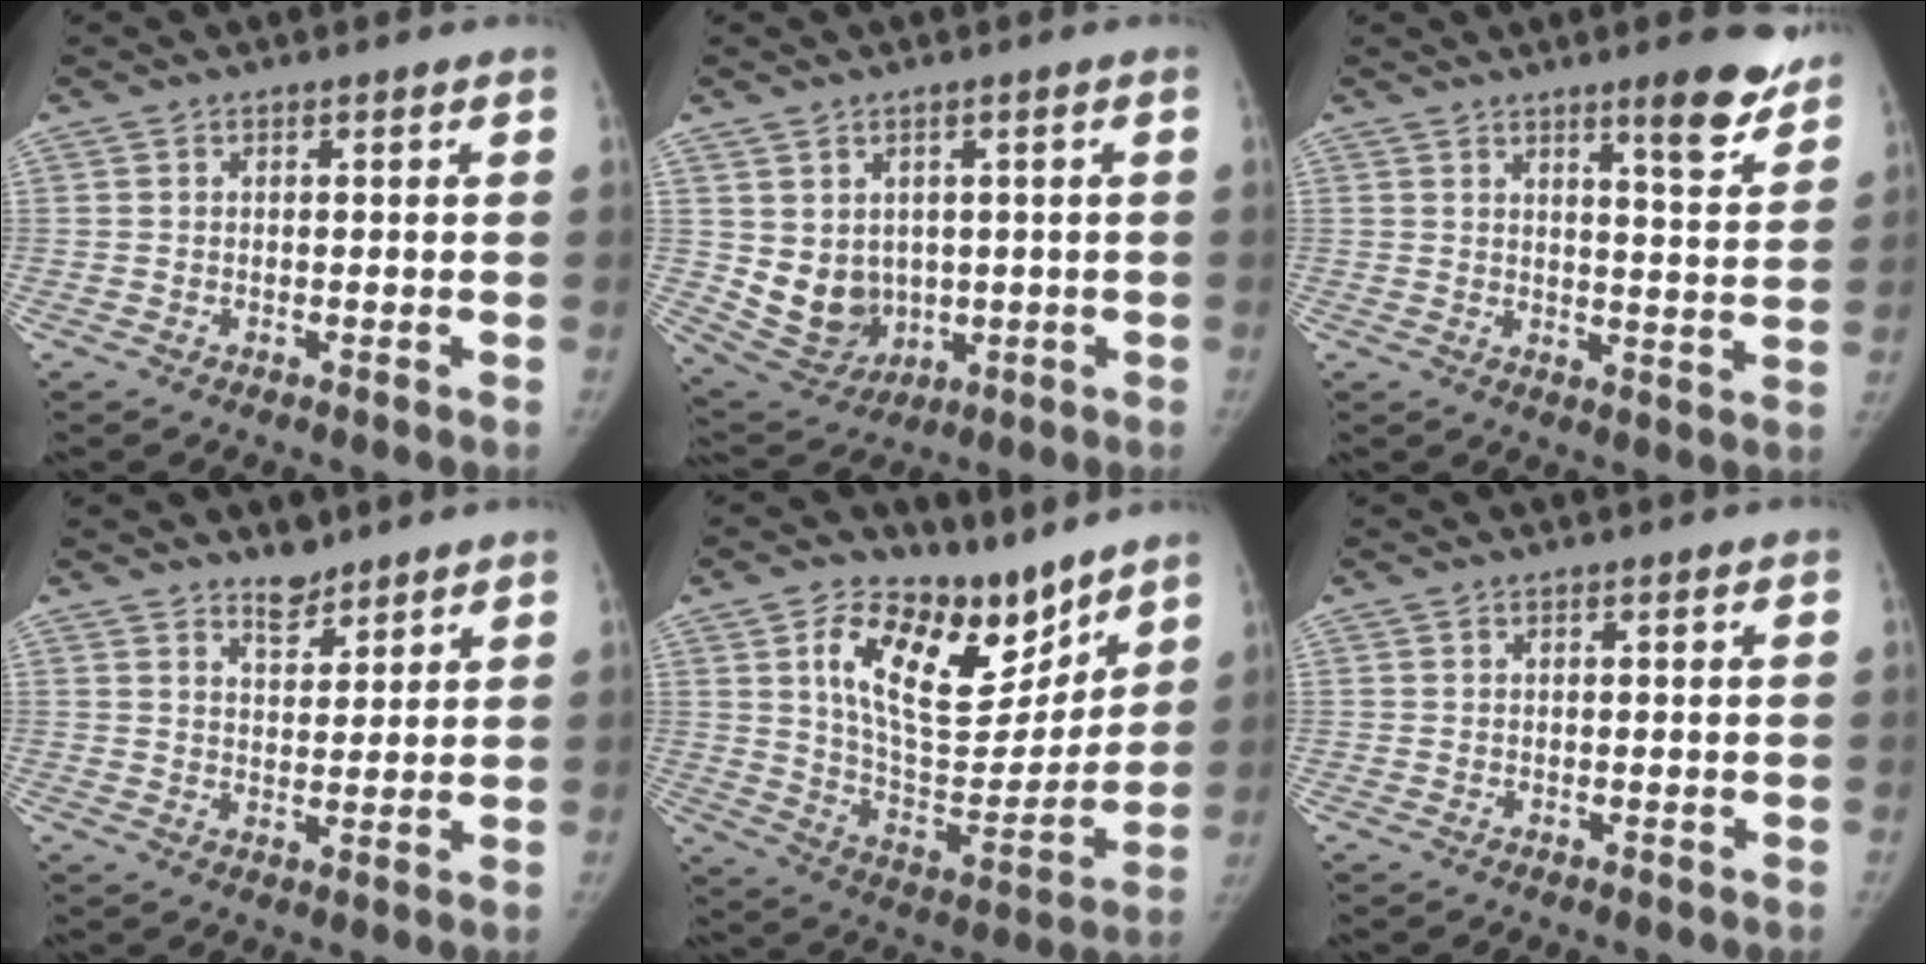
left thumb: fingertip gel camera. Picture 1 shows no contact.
{"total": 8.9, "force": [0.6, 7.5, 4.7], "torque": [-0.057, -0.016, 0.042]}
{"total": 9.9, "force": [7.0, 1.8, 6.7], "torque": [-0.065, -0.047, 0.096]}
{"total": 4.3, "force": [3.6, 1.9, 1.4], "torque": [-0.003, -0.030, 0.063]}
{"total": 19.3, "force": [11.6, 9.9, 11.8], "torque": [-0.138, -0.079, 0.206]}
{"total": 0.0}